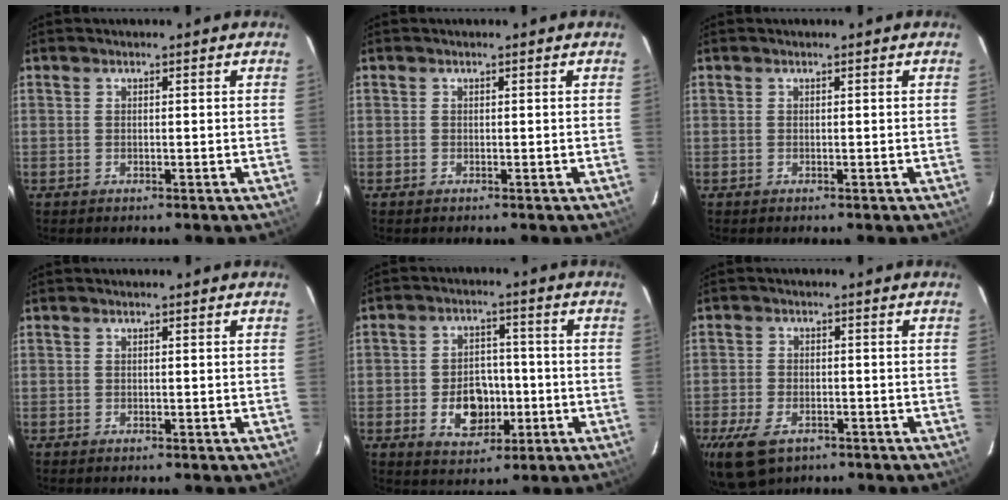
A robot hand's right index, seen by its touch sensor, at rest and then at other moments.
{"total": 0.0}
{"total": 0.0}
{"total": 0.0}
{"total": 8.9, "force": [-2.8, 6.3, 5.6], "torque": [-0.110, 0.012, -0.033]}
{"total": 9.8, "force": [-5.8, 5.6, 5.6], "torque": [-0.141, -0.022, -0.101]}